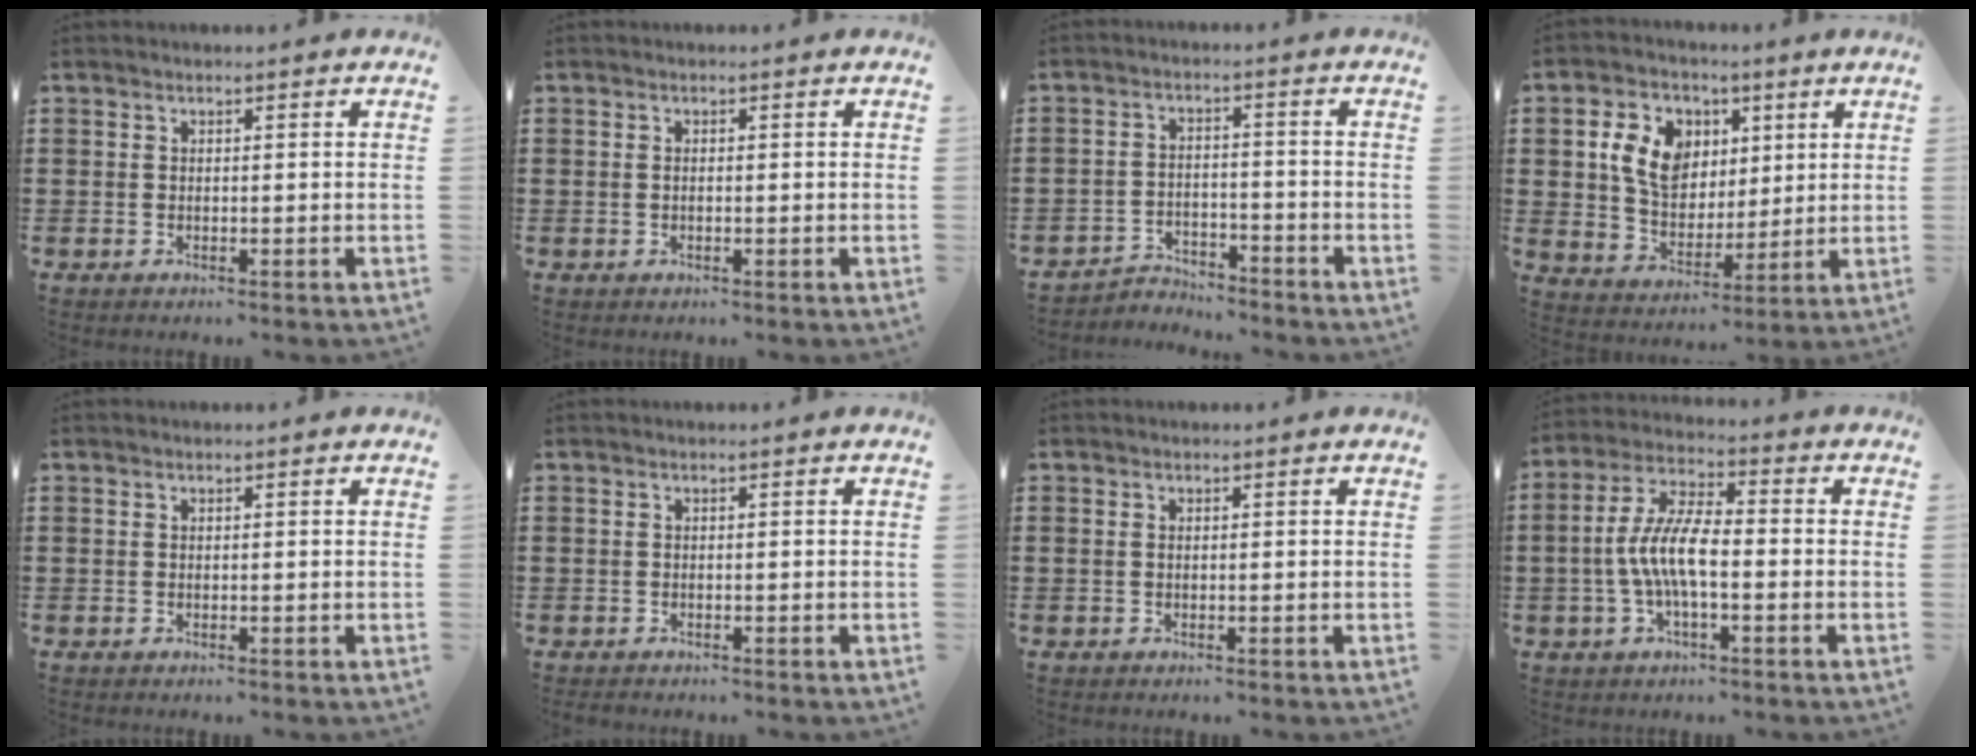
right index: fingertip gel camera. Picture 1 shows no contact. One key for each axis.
{"total": 0.6, "fx": -0.1, "fy": 0.3, "fz": 0.5, "tx": -0.012, "ty": -0.001, "tz": -0.001}
{"total": 3.5, "fx": -3.4, "fy": 0.7, "fz": 0.0, "tx": -0.008, "ty": 0.006, "tz": -0.073}
{"total": 9.0, "fx": 2.8, "fy": 7.1, "fz": 4.7, "tx": -0.104, "ty": 0.020, "tz": 0.050}
{"total": 0.0}
{"total": 0.5, "fx": -0.5, "fy": 0.0, "fz": 0.0, "tx": -0.003, "ty": -0.003, "tz": -0.010}
{"total": 0.0}
{"total": 8.1, "fx": -1.6, "fy": 2.6, "fz": 7.5, "tx": -0.178, "ty": -0.012, "tz": -0.038}